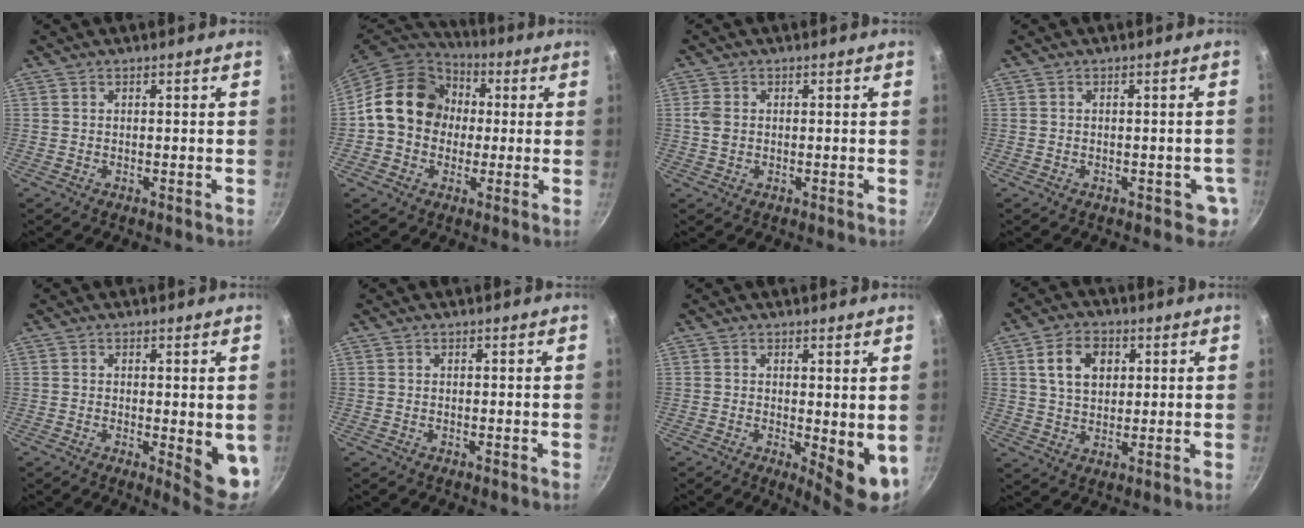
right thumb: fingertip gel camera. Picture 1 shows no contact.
{"total": 16.1, "force": [1.2, 13.6, 8.7], "torque": [-0.109, 0.034, 0.007]}
{"total": 2.7, "force": [0.2, 2.1, 1.7], "torque": [-0.034, 0.002, 0.002]}
{"total": 2.4, "force": [-0.8, 1.8, 1.5], "torque": [-0.002, 0.010, -0.003]}
{"total": 7.2, "force": [-0.2, 2.6, 6.7], "torque": [-0.073, -0.016, 0.000]}
{"total": 0.0}
{"total": 7.3, "force": [0.0, 3.0, 6.6], "torque": [-0.078, -0.013, 0.006]}
{"total": 8.5, "force": [2.5, 6.0, 5.5], "torque": [-0.078, 0.002, 0.042]}